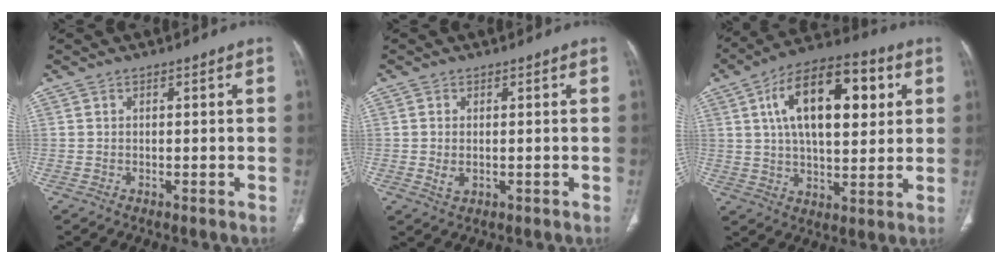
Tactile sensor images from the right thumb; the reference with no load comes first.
{"total": 2.5, "force": [-0.3, 1.6, 2.0], "torque": [-0.045, -0.005, -0.001]}
{"total": 19.9, "force": [5.8, 9.6, 16.5], "torque": [-0.239, 0.003, 0.088]}